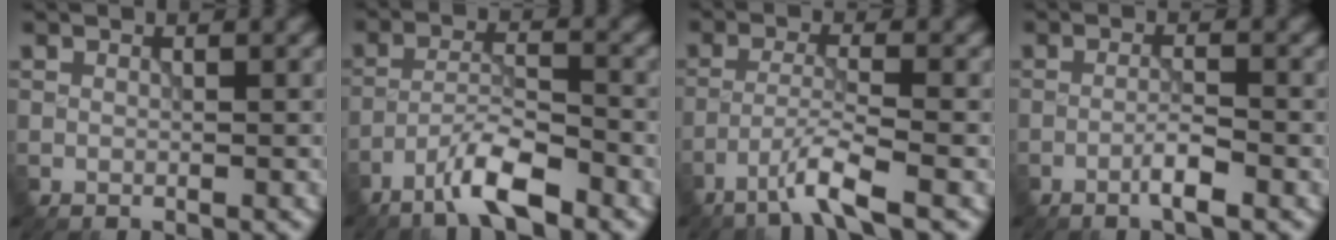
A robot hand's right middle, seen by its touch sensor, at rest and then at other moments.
{"total": 5.1, "force": [-3.7, 0.9, 3.4], "torque": [-0.064, 0.004, -0.078]}
{"total": 3.8, "force": [-2.5, 0.0, 2.9], "torque": [-0.054, 0.007, -0.062]}
{"total": 2.2, "force": [-1.3, 0.1, 1.8], "torque": [-0.031, 0.008, -0.026]}